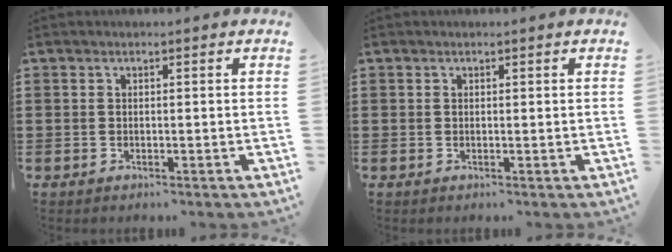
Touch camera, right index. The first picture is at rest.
{"total": 0.0}